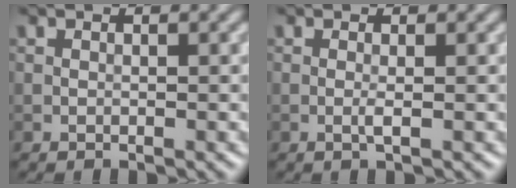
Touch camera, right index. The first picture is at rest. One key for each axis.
{"total": 0.8, "fx": -0.1, "fy": 0.0, "fz": 0.8, "tx": -0.019, "ty": -0.002, "tz": -0.004}